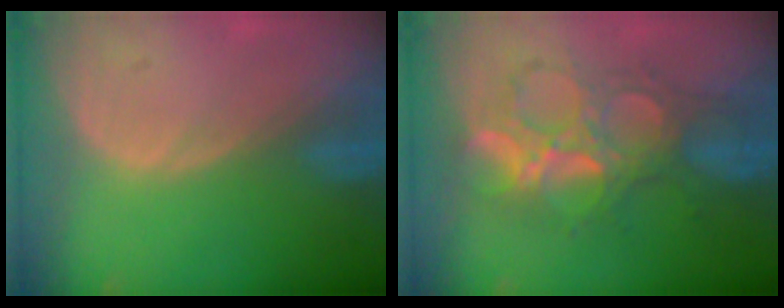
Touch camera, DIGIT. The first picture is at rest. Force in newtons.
{"total": 9.0, "press": 8.8, "slide": 1.8}